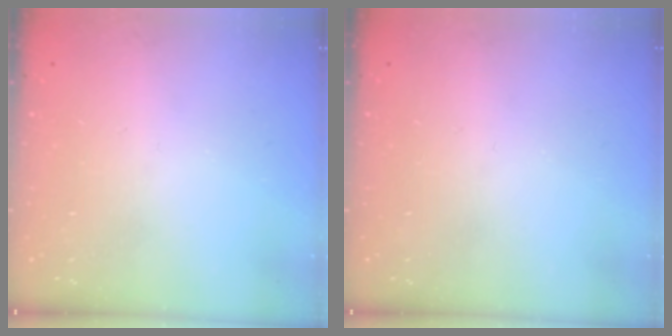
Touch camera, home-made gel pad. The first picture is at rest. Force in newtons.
{"total": 0.0}